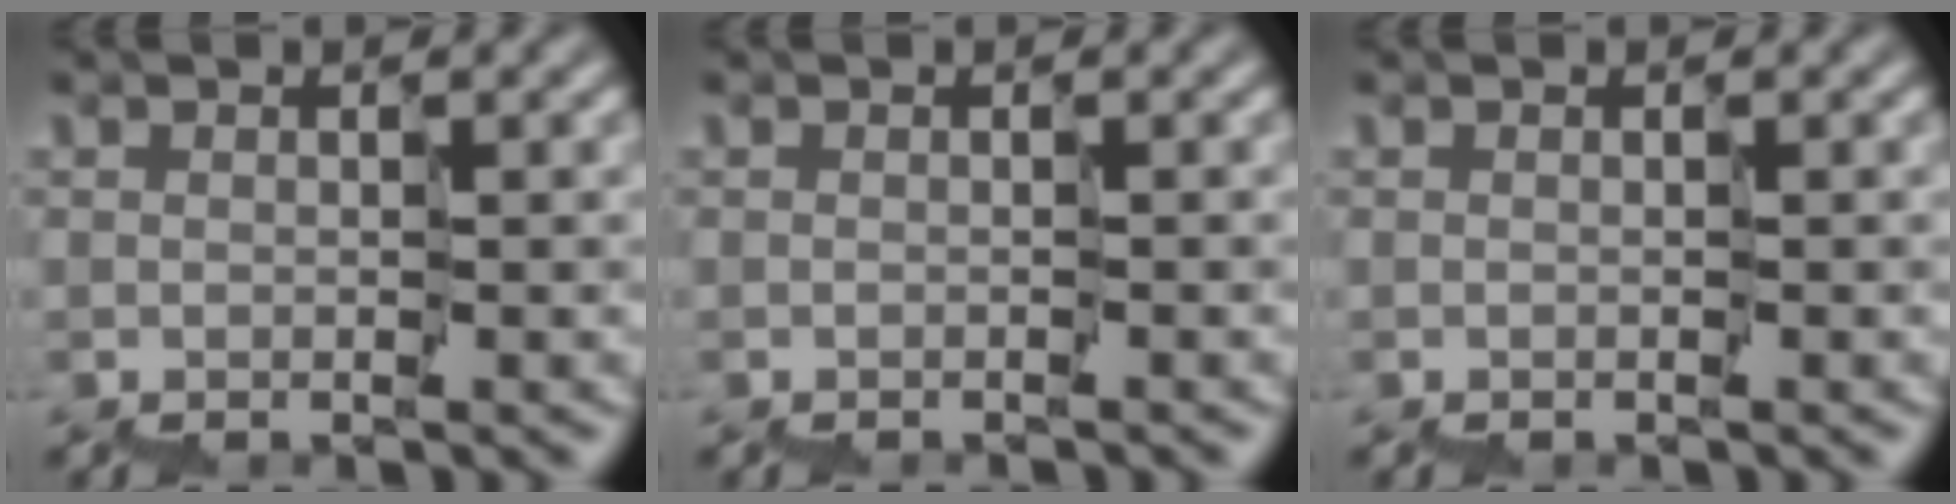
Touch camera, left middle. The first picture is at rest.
{"total": 0.8, "force": [-0.8, 0.0, -0.1], "torque": [0.009, 0.002, -0.013]}
{"total": 0.0}